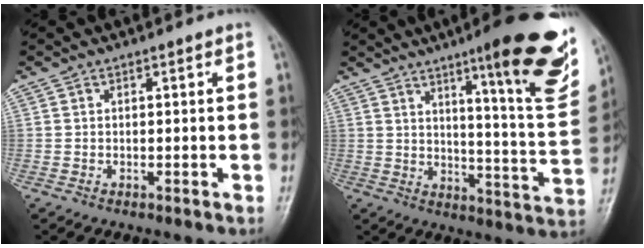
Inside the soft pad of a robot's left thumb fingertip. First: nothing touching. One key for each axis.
{"total": 22.2, "fx": 12.7, "fy": 3.8, "fz": 17.8, "tx": -0.202, "ty": -0.061, "tz": 0.177}